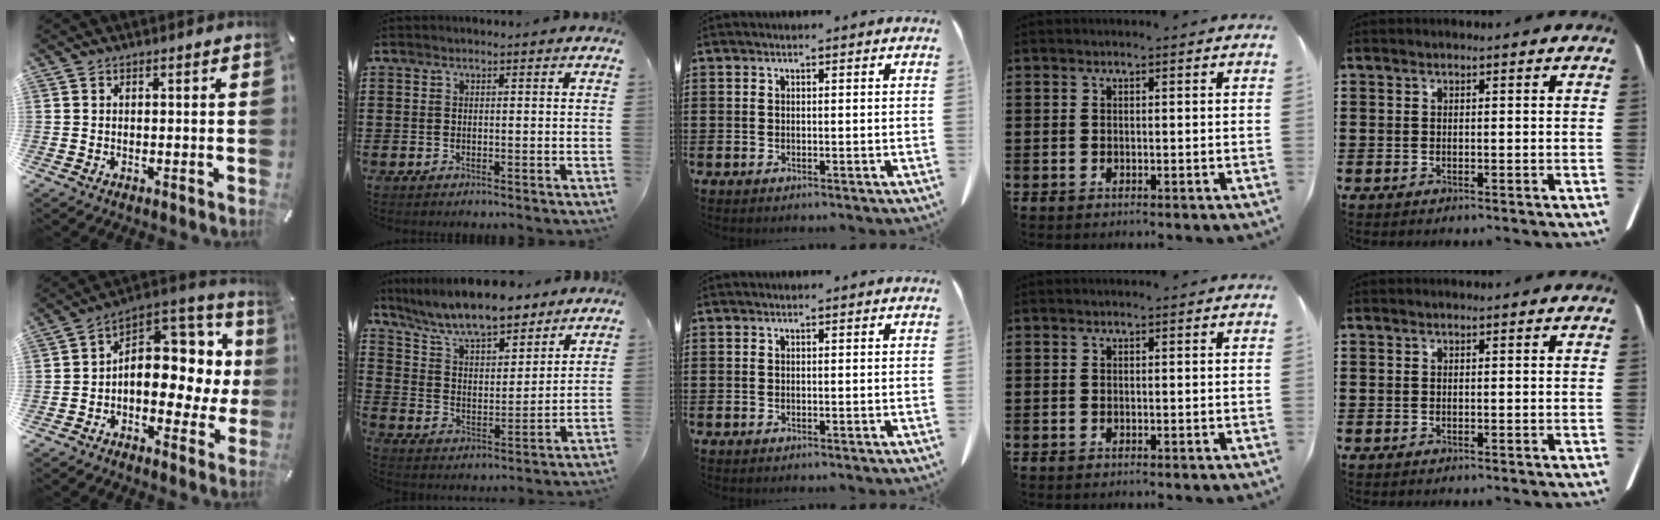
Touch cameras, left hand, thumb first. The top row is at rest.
{"thumb": {"total": 11.9, "force": [0.8, 8.8, 8.1], "torque": [-0.101, -0.025, 0.013]}, "index": {"total": 10.0, "force": [8.7, 2.0, 4.6], "torque": [-0.121, -0.035, 0.158]}}